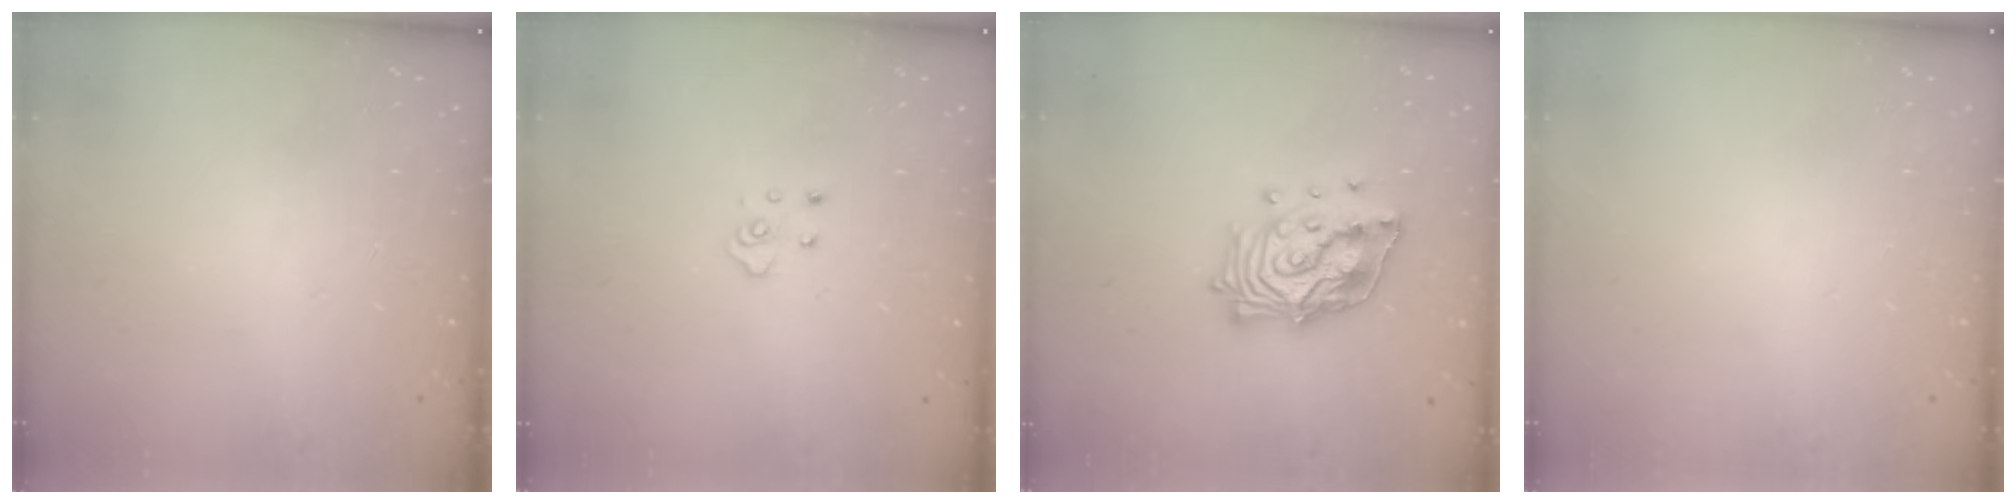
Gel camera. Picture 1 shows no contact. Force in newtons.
{"total": 4.0, "press": 4.0, "slide": 0.4}
{"total": 14.6, "press": 14.5, "slide": 1.8}
{"total": 0.0}